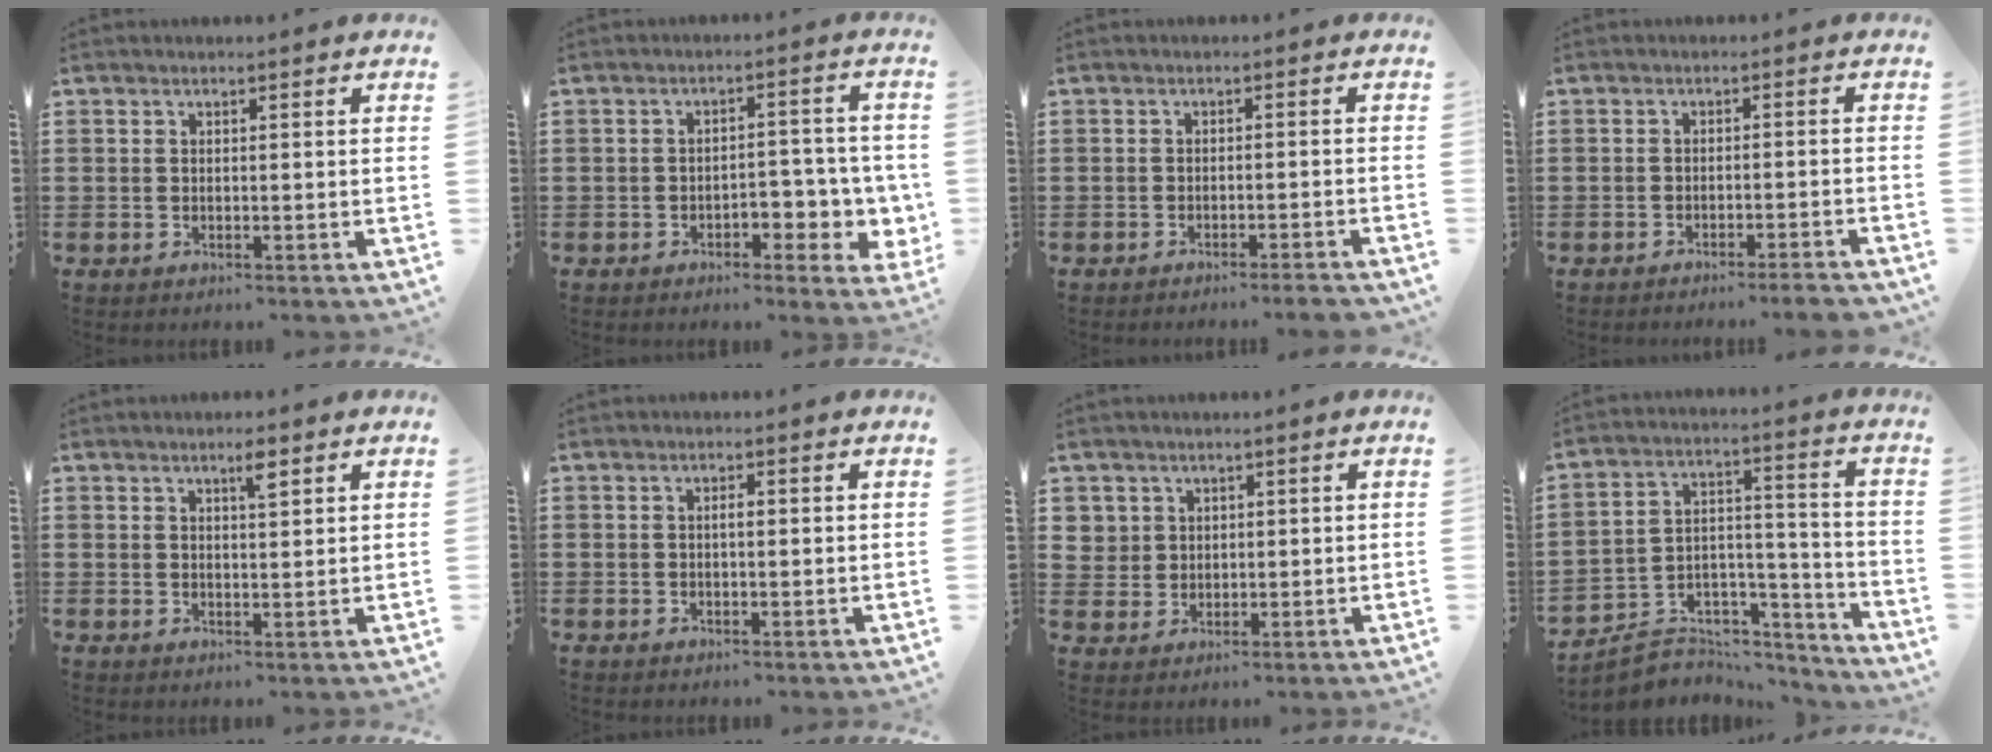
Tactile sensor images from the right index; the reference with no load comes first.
{"total": 5.2, "force": [-2.0, 3.0, 3.7], "torque": [-0.047, 0.004, -0.039]}
{"total": 1.8, "force": [-1.7, -0.3, 0.7], "torque": [-0.012, 0.001, -0.033]}
{"total": 2.4, "force": [-2.3, -0.3, 0.8], "torque": [-0.014, -0.001, -0.046]}
{"total": 2.7, "force": [1.7, 0.5, 2.0], "torque": [-0.027, -0.003, 0.026]}
{"total": 1.2, "force": [0.1, 0.4, 1.1], "torque": [-0.022, 0.001, 0.000]}
{"total": 3.1, "force": [1.4, 2.7, 0.2], "torque": [-0.017, 0.011, 0.026]}
{"total": 5.0, "force": [-4.2, 2.7, 0.6], "torque": [-0.018, 0.003, -0.082]}